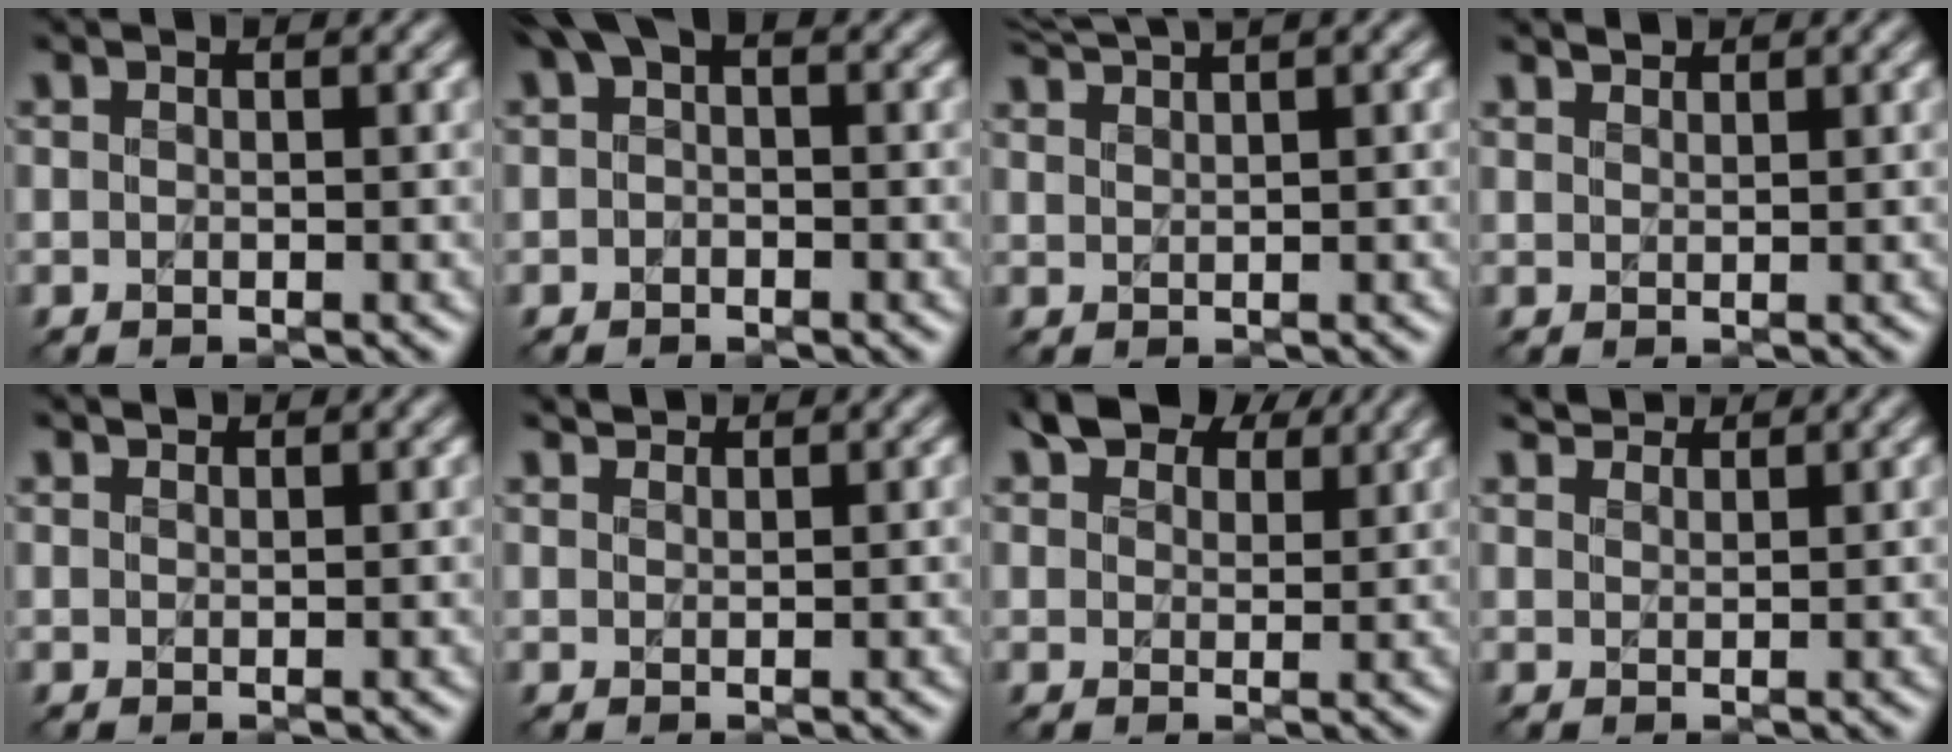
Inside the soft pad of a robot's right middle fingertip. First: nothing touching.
{"total": 2.0, "force": [0.4, 0.8, 1.8], "torque": [-0.033, 0.010, 0.003]}
{"total": 3.4, "force": [3.2, 0.0, 1.2], "torque": [-0.019, 0.010, 0.041]}
{"total": 1.3, "force": [1.2, -0.1, -0.5], "torque": [0.005, -0.001, 0.019]}
{"total": 1.0, "force": [0.9, -0.1, -0.4], "torque": [0.003, -0.001, 0.012]}
{"total": 1.7, "force": [1.7, 0.0, -0.2], "torque": [-0.001, 0.001, 0.025]}
{"total": 5.4, "force": [4.5, 2.4, 1.9], "torque": [-0.033, 0.013, 0.069]}
{"total": 2.9, "force": [2.9, 0.3, 0.2], "torque": [-0.001, 0.002, 0.042]}